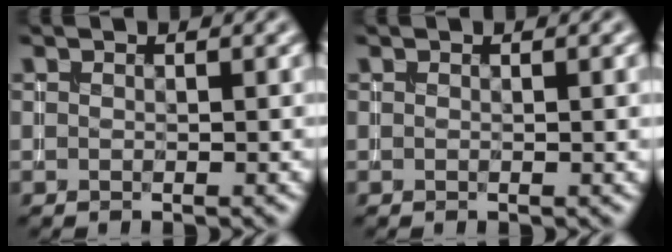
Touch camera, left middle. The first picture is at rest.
{"total": 0.9, "force": [0.1, 0.3, 0.9], "torque": [-0.009, 0.000, 0.000]}